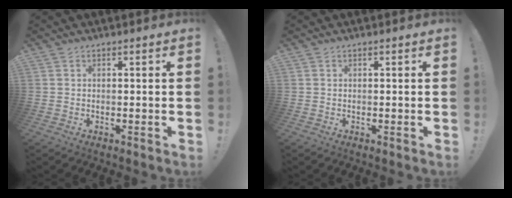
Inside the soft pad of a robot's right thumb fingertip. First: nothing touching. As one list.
[{"total": 0.0}]